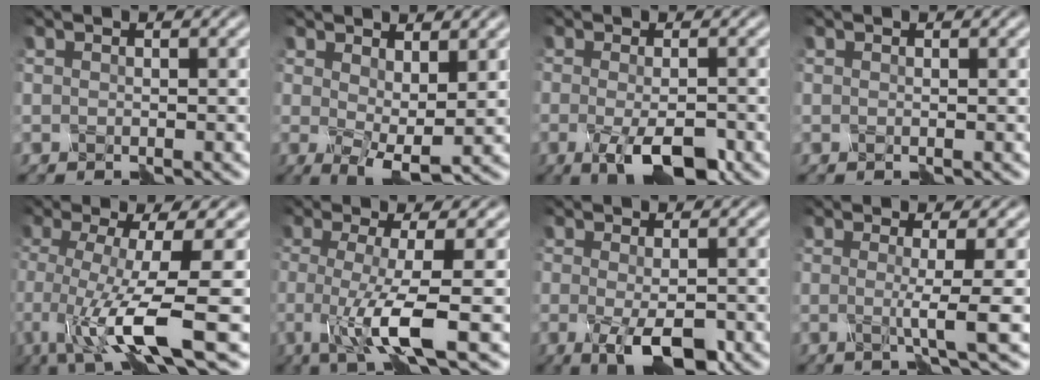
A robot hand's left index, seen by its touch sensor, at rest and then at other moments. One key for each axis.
{"total": 4.1, "fx": 1.0, "fy": 1.9, "fz": 3.5, "tx": -0.068, "ty": -0.014, "tz": 0.024}
{"total": 4.5, "fx": -2.0, "fy": 1.3, "fz": 3.8, "tx": -0.072, "ty": -0.006, "tz": -0.034}
{"total": 0.0}
{"total": 9.2, "fx": -2.7, "fy": 2.0, "fz": 8.6, "tx": -0.152, "ty": -0.014, "tz": -0.048}
{"total": 6.0, "fx": -1.4, "fy": 1.2, "fz": 5.8, "tx": -0.106, "ty": -0.014, "tz": -0.027}
{"total": 3.9, "fx": -1.6, "fy": 1.1, "fz": 3.4, "tx": -0.067, "ty": -0.006, "tz": -0.027}
{"total": 3.1, "fx": -0.4, "fy": 0.4, "fz": 3.0, "tx": -0.049, "ty": -0.005, "tz": -0.012}